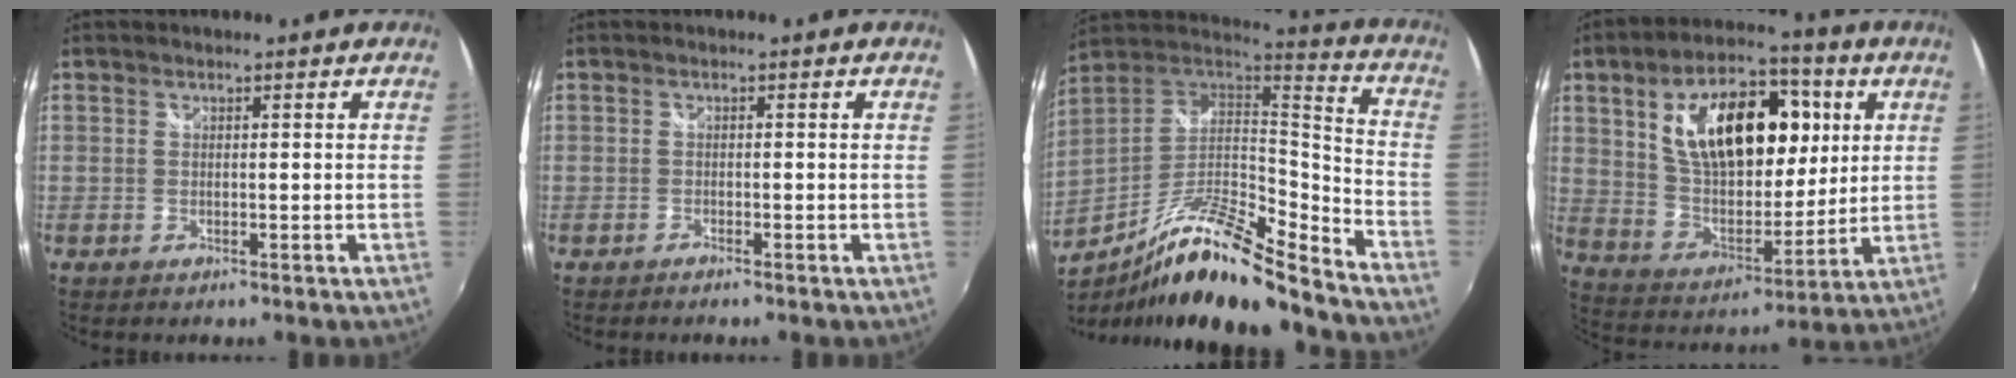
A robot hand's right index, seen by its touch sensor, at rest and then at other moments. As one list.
[{"total": 0.7, "force": [-0.7, 0.2, 0.2], "torque": [-0.007, -0.004, -0.014]}, {"total": 20.5, "force": [-14.6, 2.7, 14.1], "torque": [-0.248, -0.020, -0.265]}, {"total": 22.1, "force": [6.7, 12.0, 17.3], "torque": [-0.306, 0.019, 0.121]}]